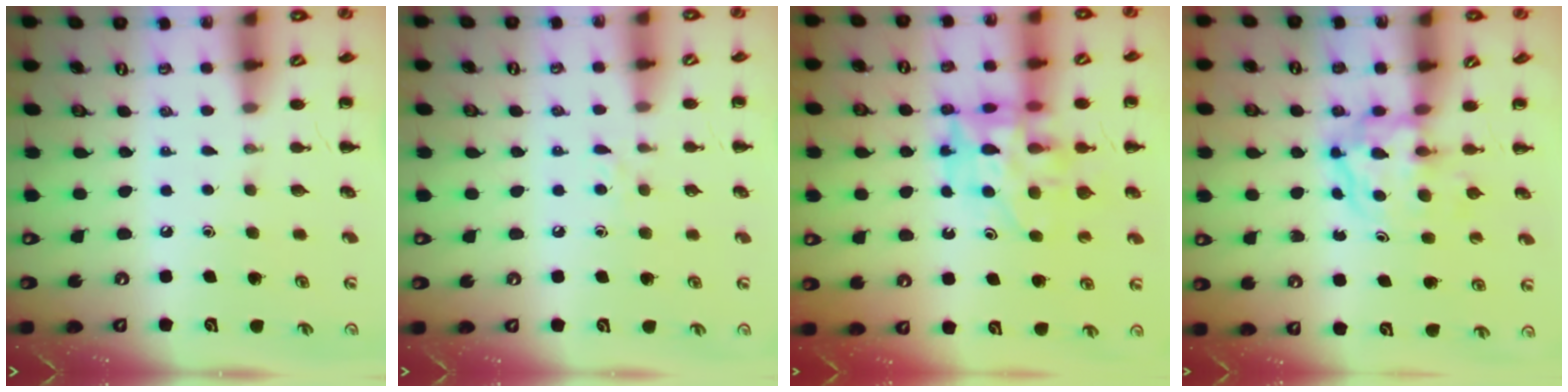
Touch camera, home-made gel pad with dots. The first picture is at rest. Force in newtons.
{"total": 4.6, "press": 4.3, "slide": 1.7}
{"total": 13.9, "press": 13.4, "slide": 3.8}
{"total": 4.0, "press": 4.0, "slide": 0.5}